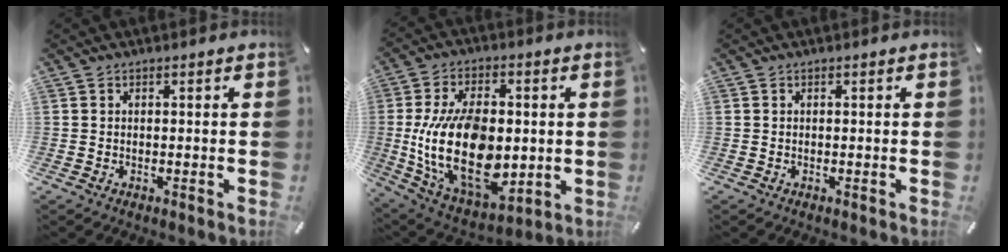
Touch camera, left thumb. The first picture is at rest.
{"total": 23.1, "force": [-0.9, 14.4, 18.1], "torque": [-0.364, -0.014, -0.007]}
{"total": 0.0}